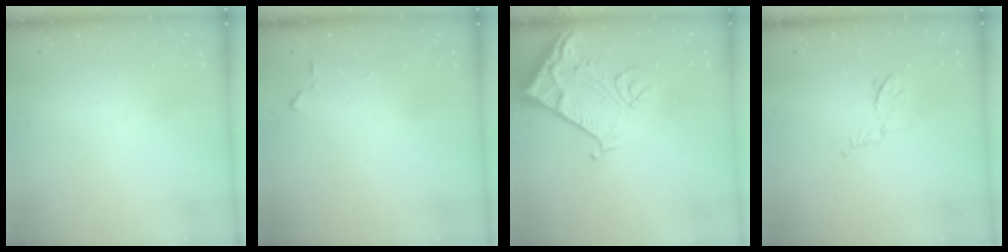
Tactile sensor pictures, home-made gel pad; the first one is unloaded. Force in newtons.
{"total": 3.9, "press": 3.9, "slide": 0.5}
{"total": 13.6, "press": 13.5, "slide": 1.7}
{"total": 7.4, "press": 7.3, "slide": 1.2}